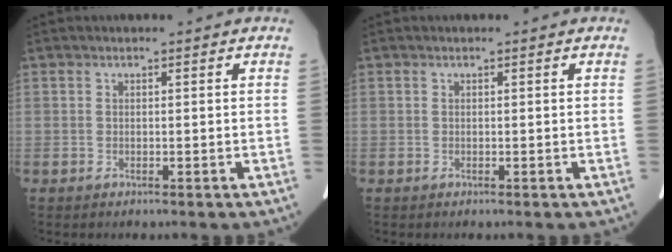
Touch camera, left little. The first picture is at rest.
{"total": 0.0}